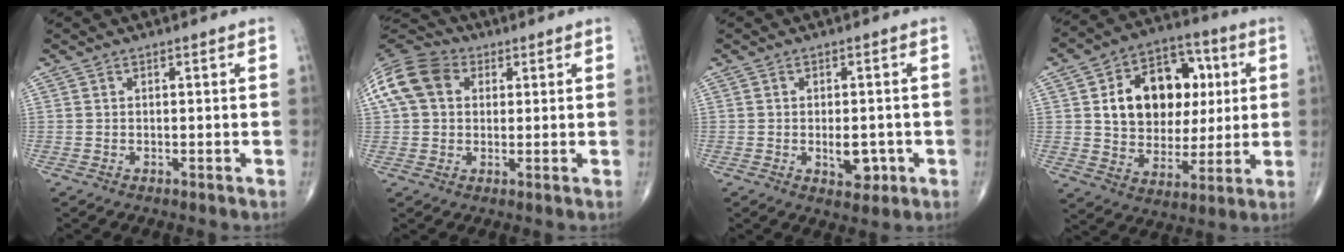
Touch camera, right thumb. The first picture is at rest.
{"total": 13.9, "force": [3.9, 10.6, 8.1], "torque": [-0.168, 0.030, 0.061]}
{"total": 5.0, "force": [-1.2, 2.9, 3.9], "torque": [-0.042, 0.000, -0.010]}
{"total": 18.3, "force": [3.7, 13.5, 11.8], "torque": [-0.135, 0.009, 0.064]}